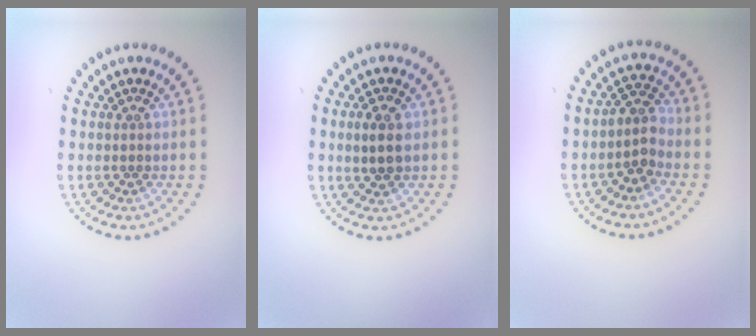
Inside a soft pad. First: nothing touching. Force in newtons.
{"total": 2.4, "press": 2.3, "slide": 0.4}
{"total": 2.3, "press": 1.9, "slide": 1.4}